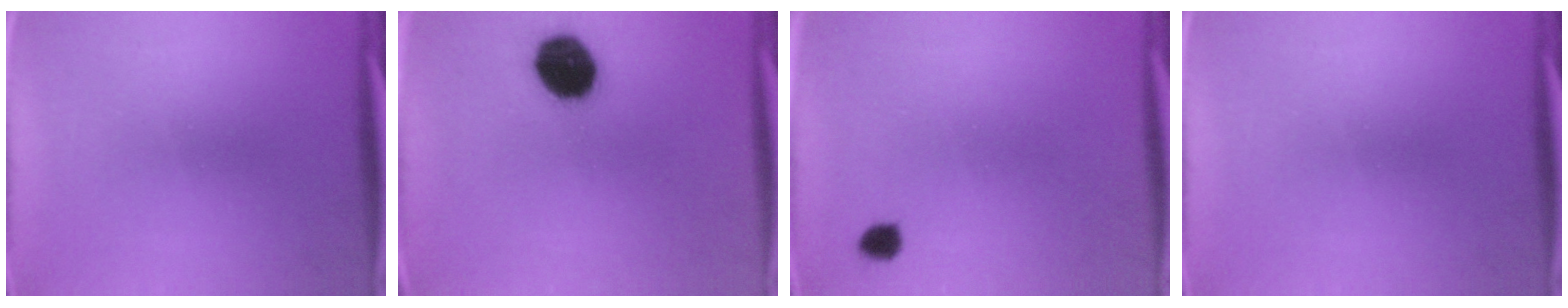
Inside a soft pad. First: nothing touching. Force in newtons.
{"total": 13.1}
{"total": 1.9}
{"total": 0.0}